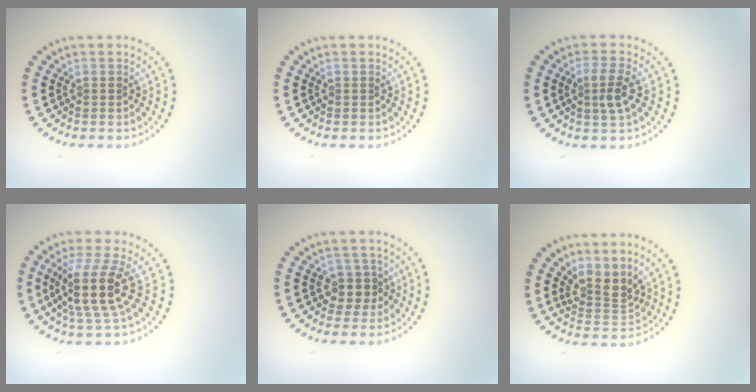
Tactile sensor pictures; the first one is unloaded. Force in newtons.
{"total": 0.0}
{"total": 2.5, "press": 2.3, "slide": 1.0}
{"total": 4.8, "press": 3.9, "slide": 2.9}
{"total": 2.4, "press": 2.0, "slide": 1.3}
{"total": 2.9, "press": 2.2, "slide": 2.0}